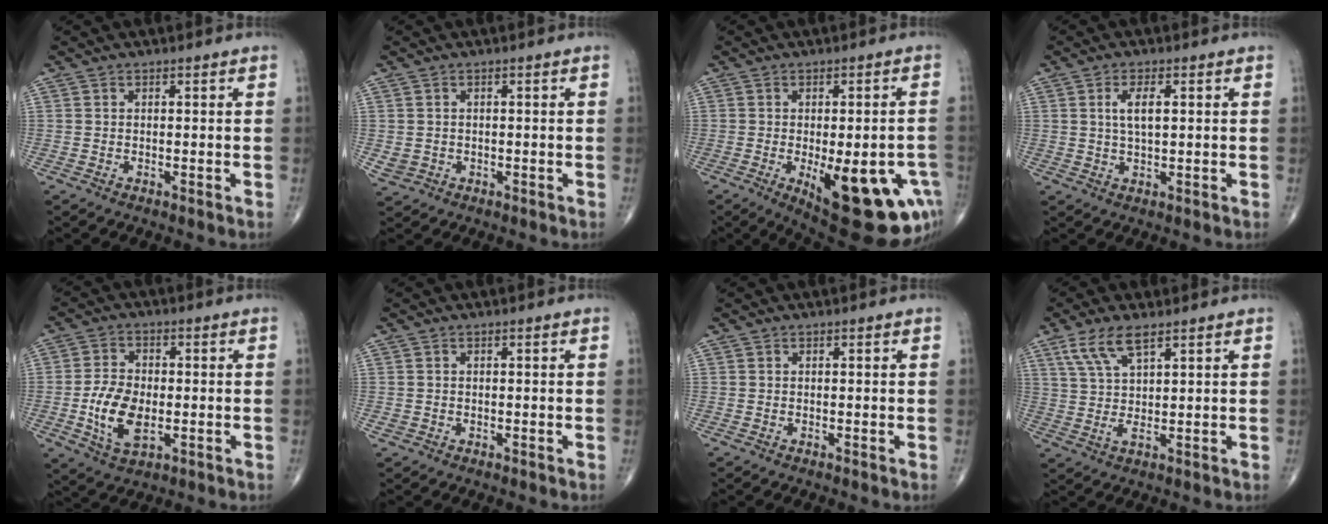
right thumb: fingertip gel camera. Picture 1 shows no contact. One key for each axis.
{"total": 2.1, "fx": -0.3, "fy": 1.9, "fz": 0.8, "tx": -0.010, "ty": 0.002, "tz": 0.001}
{"total": 20.7, "fx": -7.3, "fy": 8.1, "fz": 17.6, "tx": -0.167, "ty": -0.002, "tz": -0.077}
{"total": 4.2, "fx": 1.0, "fy": 1.6, "fz": 3.8, "tx": -0.067, "ty": -0.001, "tz": 0.019}
{"total": 9.7, "fx": -1.8, "fy": 5.5, "fz": 7.7, "tx": -0.140, "ty": 0.000, "tz": -0.032}
{"total": 0.7, "fx": -0.2, "fy": 0.7, "fz": 0.2, "tx": -0.003, "ty": 0.001, "tz": -0.002}
{"total": 0.0}
{"total": 7.0, "fx": 4.1, "fy": 1.9, "fz": 5.3, "tx": -0.112, "ty": -0.007, "tz": 0.088}